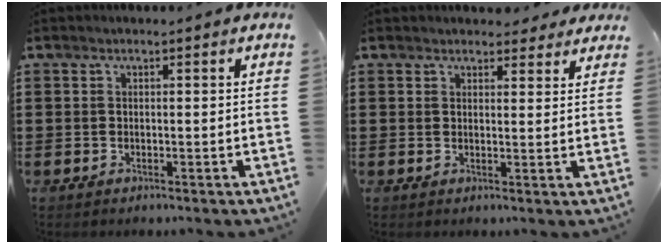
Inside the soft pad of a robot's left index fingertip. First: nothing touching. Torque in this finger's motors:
{"motor_torque": [2.14, 0.00, 0.17, 0.01]}